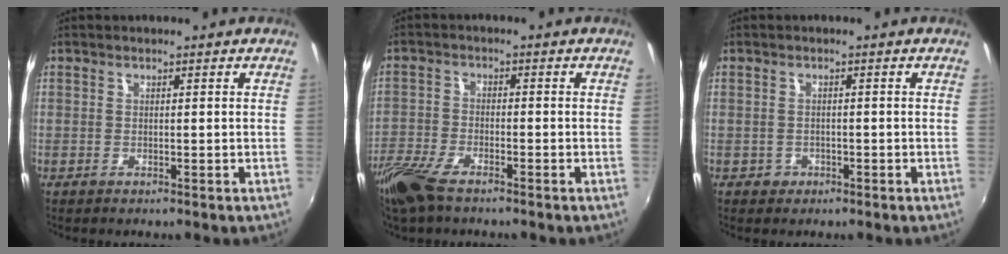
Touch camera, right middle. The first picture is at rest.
{"total": 8.9, "force": [-6.6, 3.0, 5.1], "torque": [-0.132, -0.027, -0.137]}
{"total": 1.9, "force": [-0.8, 1.7, 0.4], "torque": [-0.009, -0.001, -0.009]}